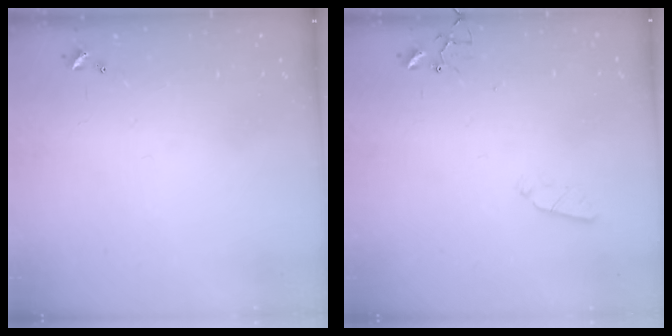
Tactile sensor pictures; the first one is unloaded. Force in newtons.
{"total": 2.9, "press": 2.8, "slide": 0.5}